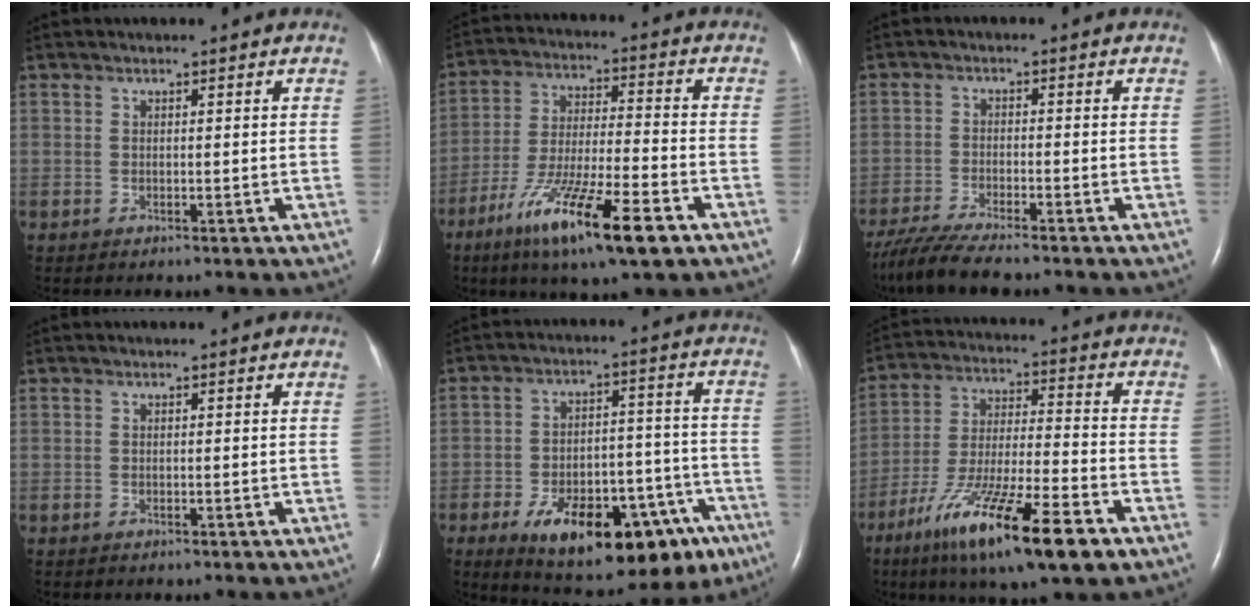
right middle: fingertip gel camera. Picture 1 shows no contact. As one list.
[{"total": 16.0, "force": [-9.0, 1.6, 13.1], "torque": [-0.249, -0.036, -0.158]}, {"total": 7.2, "force": [-6.0, 0.9, 3.7], "torque": [-0.074, -0.022, -0.106]}, {"total": 0.0}, {"total": 21.5, "force": [-12.4, 9.0, 15.0], "torque": [-0.166, 0.028, -0.172]}, {"total": 18.9, "force": [-11.1, 2.1, 15.2], "torque": [-0.265, -0.041, -0.192]}]